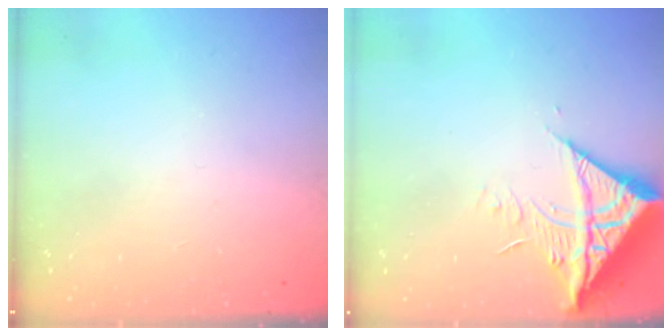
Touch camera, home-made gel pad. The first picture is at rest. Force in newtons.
{"total": 11.9, "press": 11.8, "slide": 1.4}